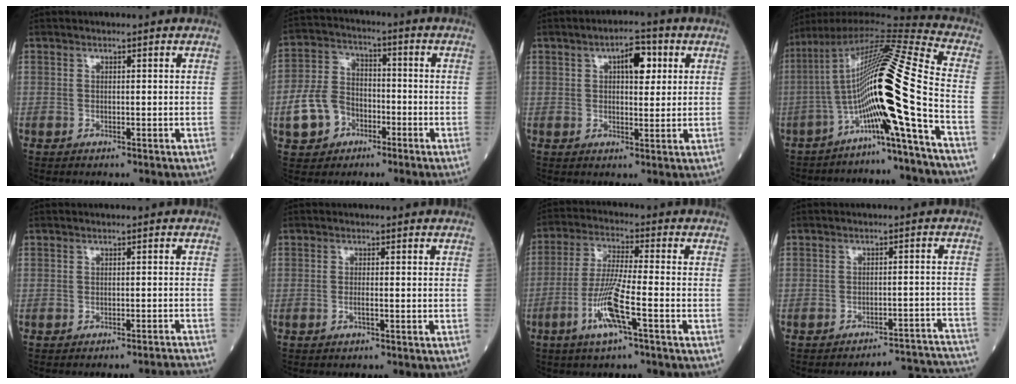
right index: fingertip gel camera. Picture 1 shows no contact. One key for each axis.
{"total": 8.8, "fx": -3.5, "fy": 6.8, "fz": 4.3, "tx": -0.109, "ty": 0.018, "tz": -0.060}
{"total": 5.5, "fx": 1.9, "fy": 2.3, "fz": 4.6, "tx": -0.067, "ty": 0.012, "tz": 0.027}
{"total": 18.1, "fx": -5.5, "fy": -1.7, "fz": 17.1, "tx": -0.313, "ty": 0.025, "tz": -0.106}
{"total": 4.4, "fx": -4.1, "fy": -1.5, "fz": 0.2, "tx": 0.005, "ty": -0.004, "tz": -0.047}
{"total": 1.0, "fx": -0.5, "fy": -0.1, "fz": 0.8, "tx": -0.018, "ty": 0.001, "tz": -0.011}
{"total": 8.8, "fx": -3.8, "fy": 0.0, "fz": 8.0, "tx": -0.165, "ty": -0.007, "tz": -0.077}
{"total": 13.3, "fx": -13.2, "fy": -0.9, "fz": 0.2, "tx": 0.028, "ty": 0.018, "tz": -0.155}